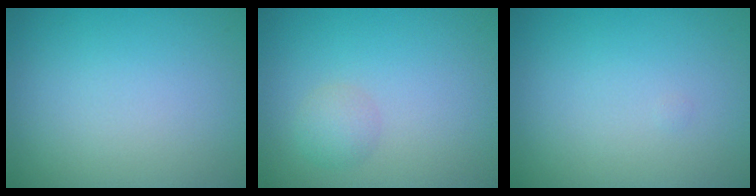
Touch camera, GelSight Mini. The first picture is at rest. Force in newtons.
{"total": 1.4, "press": 1.4, "slide": 0.1}
{"total": 0.0}